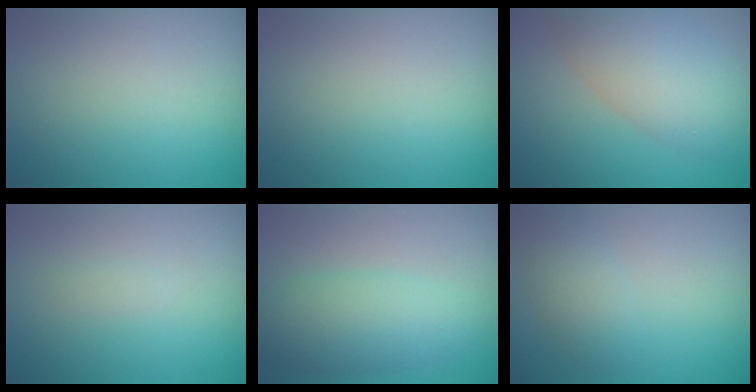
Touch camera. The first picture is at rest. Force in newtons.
{"total": 0.0}
{"total": 6.9, "press": 6.9, "slide": 0.5}
{"total": 0.5, "press": 0.5, "slide": 0.0}
{"total": 4.8, "press": 4.8, "slide": 0.1}
{"total": 2.6, "press": 2.6, "slide": 0.2}